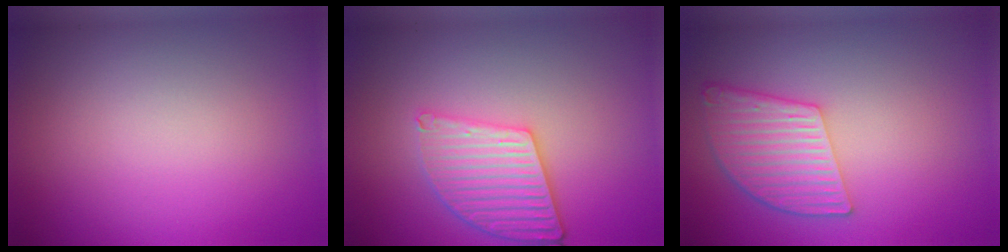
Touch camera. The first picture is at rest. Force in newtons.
{"total": 4.5, "press": 3.8, "slide": 2.5}
{"total": 5.2, "press": 4.1, "slide": 3.2}